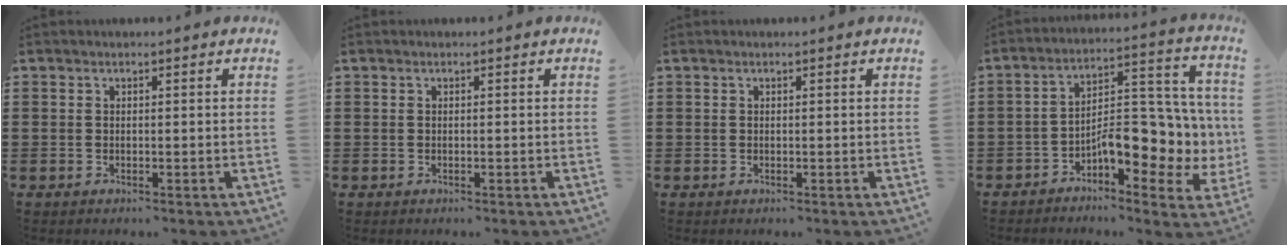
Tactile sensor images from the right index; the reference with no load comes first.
{"total": 0.0}
{"total": 0.0}
{"total": 9.4, "force": [-2.4, 5.1, 7.6], "torque": [-0.108, -0.010, -0.041]}